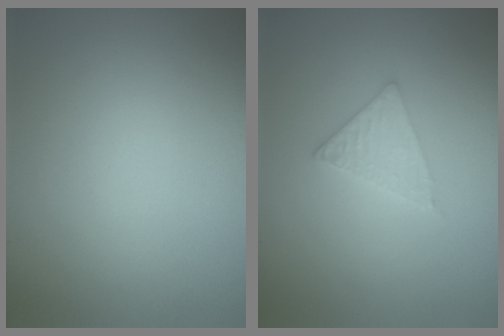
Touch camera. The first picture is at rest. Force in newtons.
{"total": 2.1, "press": 2.1, "slide": 0.3}